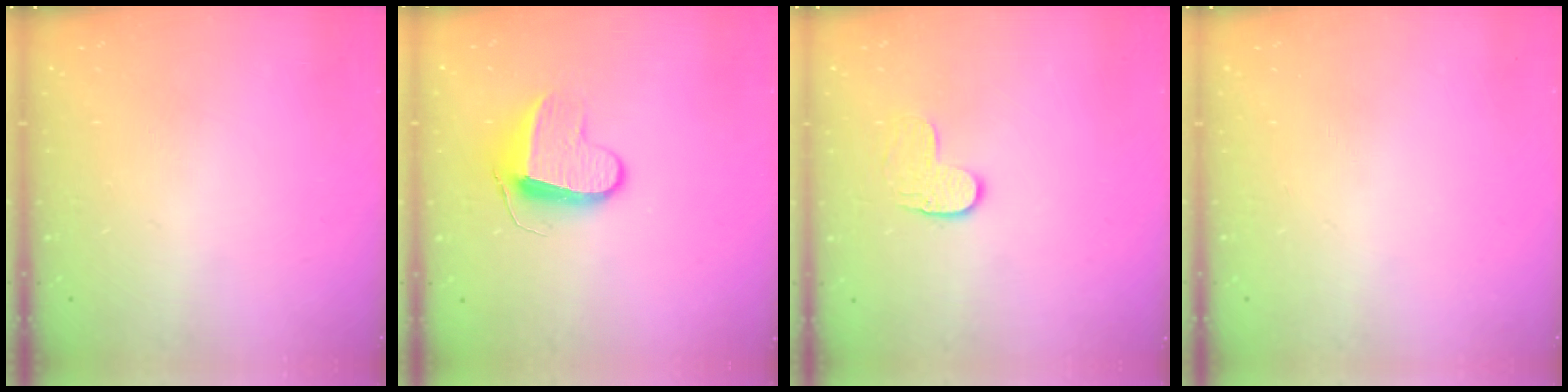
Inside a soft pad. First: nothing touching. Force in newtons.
{"total": 9.1, "press": 9.1, "slide": 0.2}
{"total": 6.3, "press": 6.3, "slide": 0.4}
{"total": 0.0}